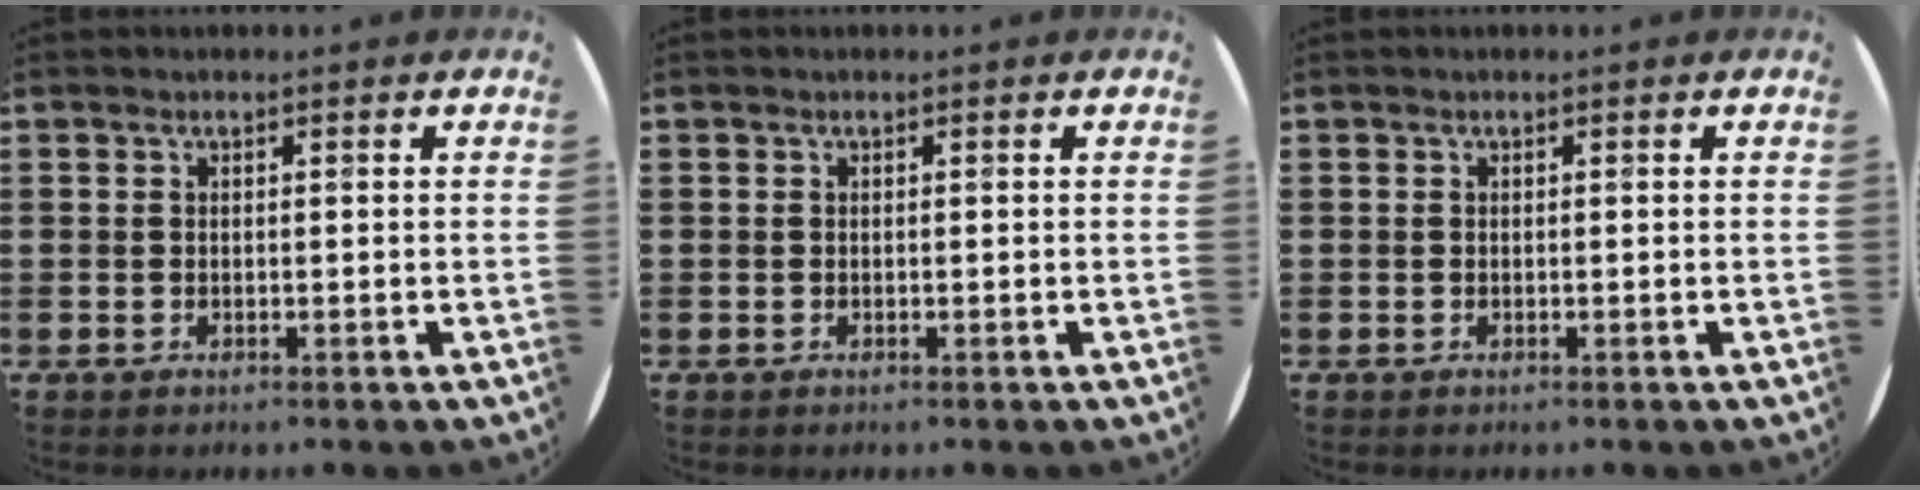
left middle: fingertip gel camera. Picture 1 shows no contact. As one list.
[{"total": 0.0}, {"total": 0.0}]